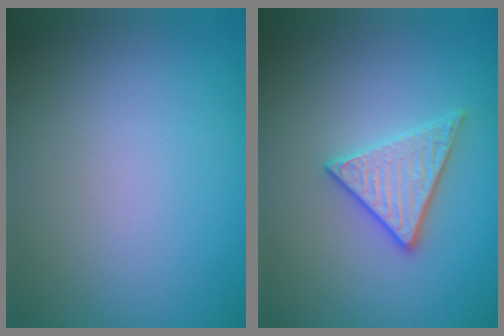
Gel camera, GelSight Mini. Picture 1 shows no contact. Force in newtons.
{"total": 3.0, "press": 2.9, "slide": 0.6}